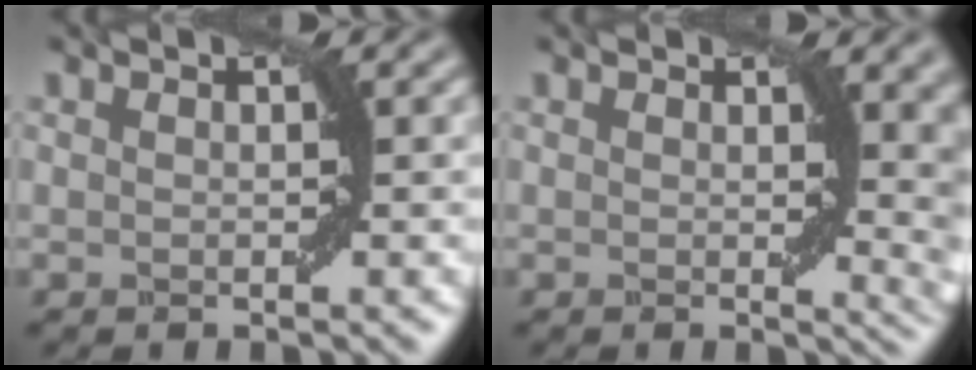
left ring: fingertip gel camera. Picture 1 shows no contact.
{"total": 6.1, "force": [1.3, 2.6, 5.4], "torque": [-0.034, -0.005, 0.023]}